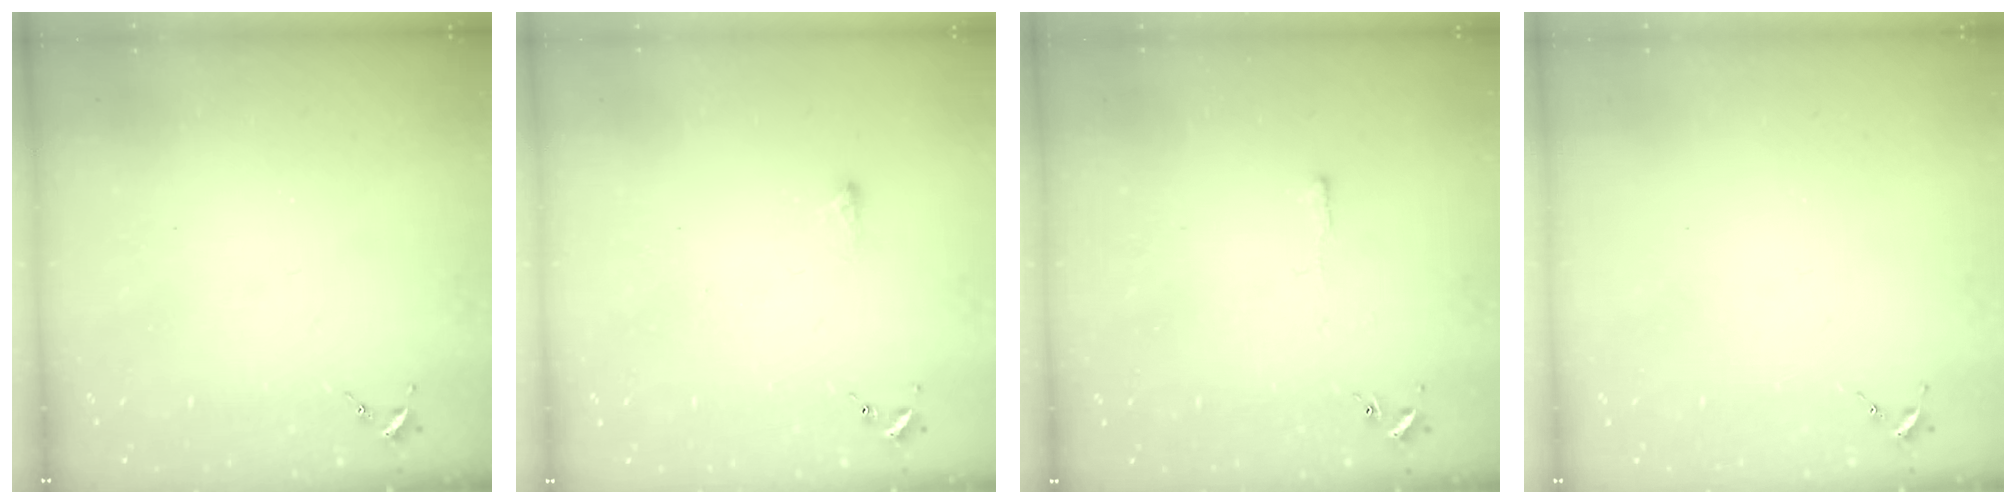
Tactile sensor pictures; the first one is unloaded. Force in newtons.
{"total": 2.4, "press": 2.4, "slide": 0.5}
{"total": 2.6, "press": 2.6, "slide": 0.4}
{"total": 0.8, "press": 0.8, "slide": 0.0}